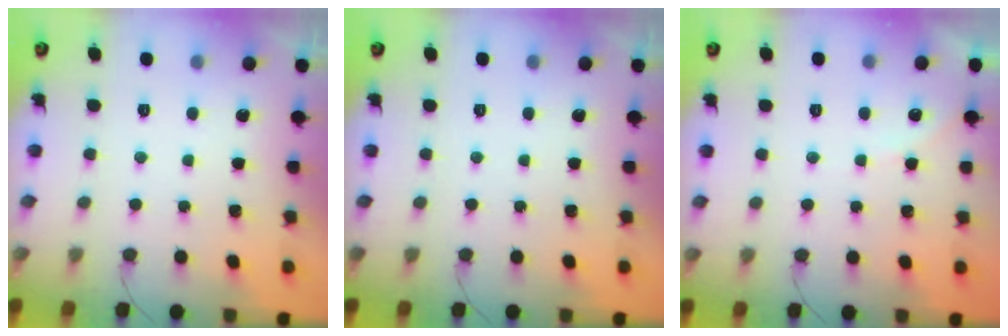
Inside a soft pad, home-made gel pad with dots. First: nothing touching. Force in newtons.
{"total": 0.0}
{"total": 3.9, "press": 3.9, "slide": 0.7}